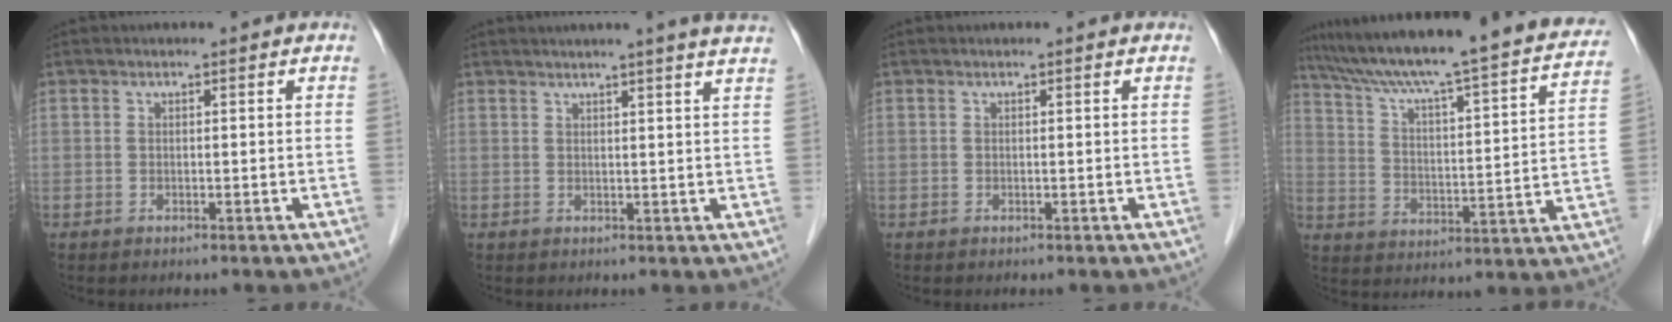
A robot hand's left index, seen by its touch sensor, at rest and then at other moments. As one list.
[{"total": 8.7, "force": [7.4, -0.9, 4.4], "torque": [-0.056, 0.011, 0.071]}, {"total": 0.0}, {"total": 27.7, "force": [24.3, 2.1, 13.1], "torque": [-0.209, -0.028, 0.323]}]